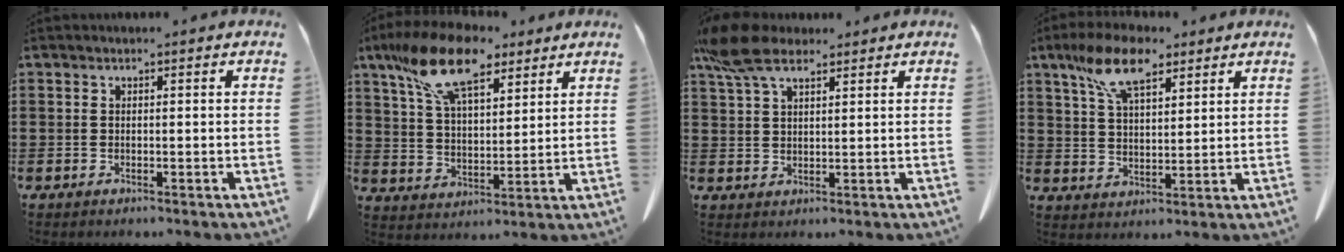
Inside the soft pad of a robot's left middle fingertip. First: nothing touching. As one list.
[{"total": 13.7, "force": [9.2, 5.5, 8.5], "torque": [-0.196, -0.012, 0.169]}, {"total": 7.7, "force": [5.4, 2.9, 4.6], "torque": [-0.112, -0.007, 0.101]}, {"total": 9.4, "force": [6.1, 3.8, 6.0], "torque": [-0.135, 0.002, 0.113]}]